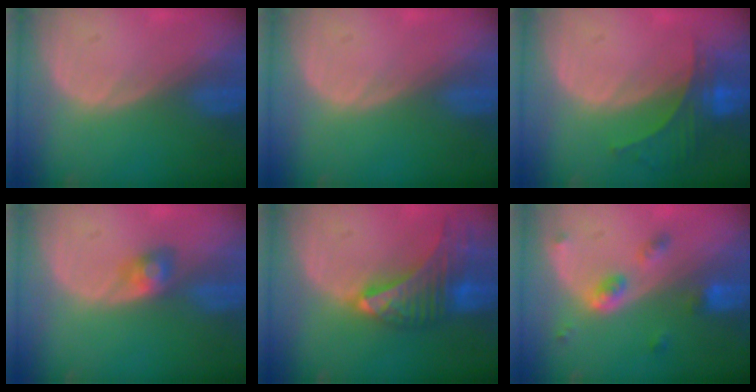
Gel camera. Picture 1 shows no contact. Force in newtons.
{"total": 0.0}
{"total": 5.7, "press": 5.5, "slide": 1.3}
{"total": 2.7, "press": 2.7, "slide": 0.3}
{"total": 9.6, "press": 8.5, "slide": 4.4}
{"total": 5.1, "press": 4.5, "slide": 2.3}